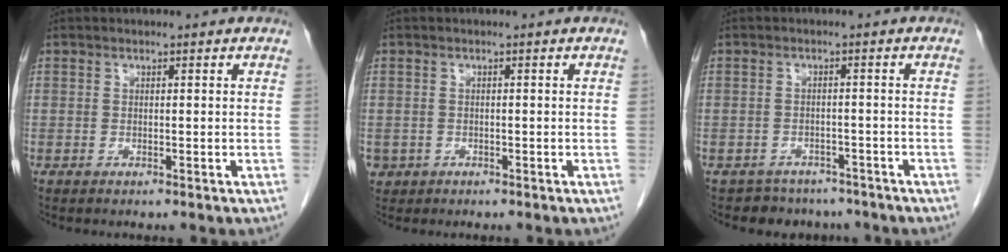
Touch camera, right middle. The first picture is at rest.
{"total": 1.7, "force": [-0.7, 1.5, 0.2], "torque": [-0.004, 0.004, -0.007]}
{"total": 5.4, "force": [-4.5, 3.0, -0.2], "torque": [0.007, 0.017, -0.058]}